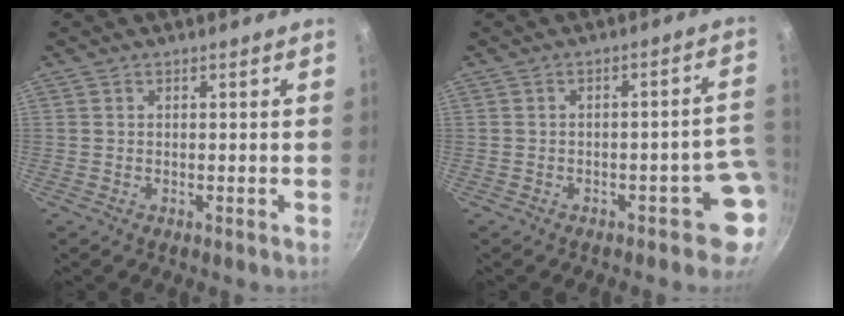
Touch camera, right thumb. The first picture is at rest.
{"total": 5.4, "force": [-2.4, 2.8, 4.0], "torque": [0.005, 0.040, -0.026]}